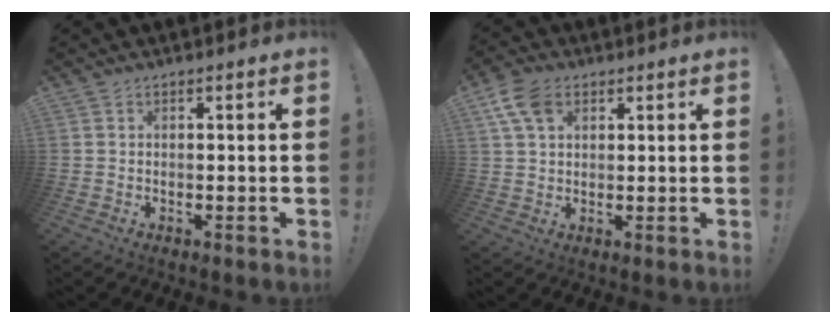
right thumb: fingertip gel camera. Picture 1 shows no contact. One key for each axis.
{"total": 8.3, "fx": 3.8, "fy": 5.5, "fz": 4.9, "tx": -0.091, "ty": -0.002, "tz": 0.074}